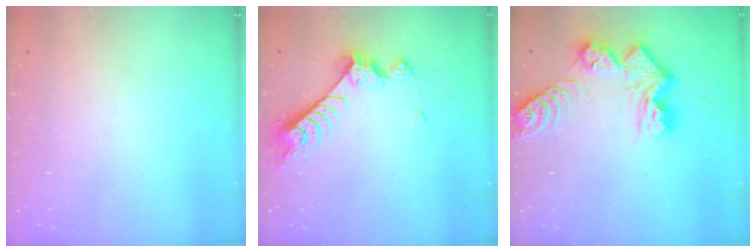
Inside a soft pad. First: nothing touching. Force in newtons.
{"total": 8.4, "press": 8.3, "slide": 0.8}
{"total": 14.4, "press": 14.3, "slide": 1.6}